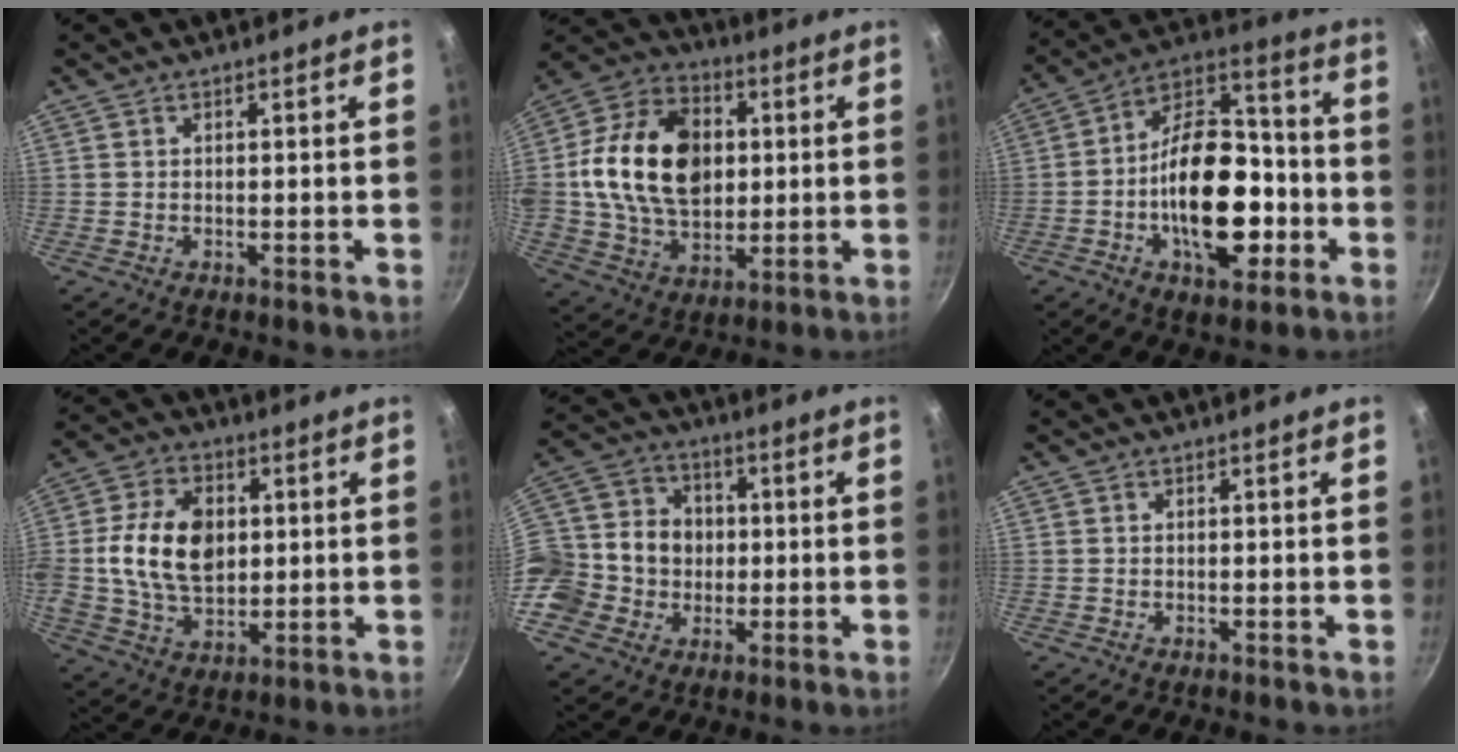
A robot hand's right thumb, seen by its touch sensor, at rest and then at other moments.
{"total": 22.0, "force": [2.3, 15.6, 15.4], "torque": [-0.249, 0.014, 0.034]}
{"total": 21.7, "force": [-5.5, 12.3, 17.1], "torque": [-0.239, 0.055, -0.091]}
{"total": 15.3, "force": [1.4, 10.5, 11.0], "torque": [-0.182, 0.003, 0.023]}
{"total": 18.1, "force": [-1.7, 16.1, 8.1], "torque": [-0.163, 0.038, -0.032]}
{"total": 0.0}